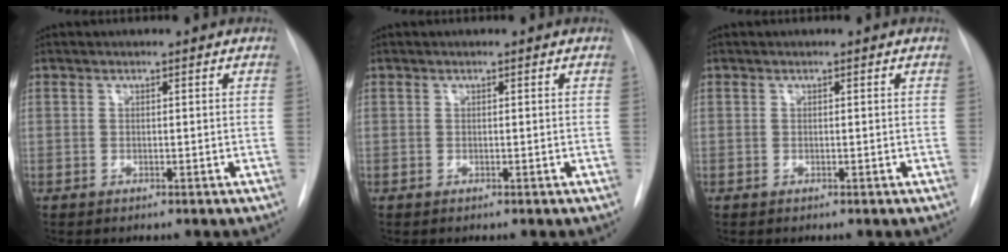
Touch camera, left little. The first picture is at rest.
{"total": 0.0}
{"total": 0.0}